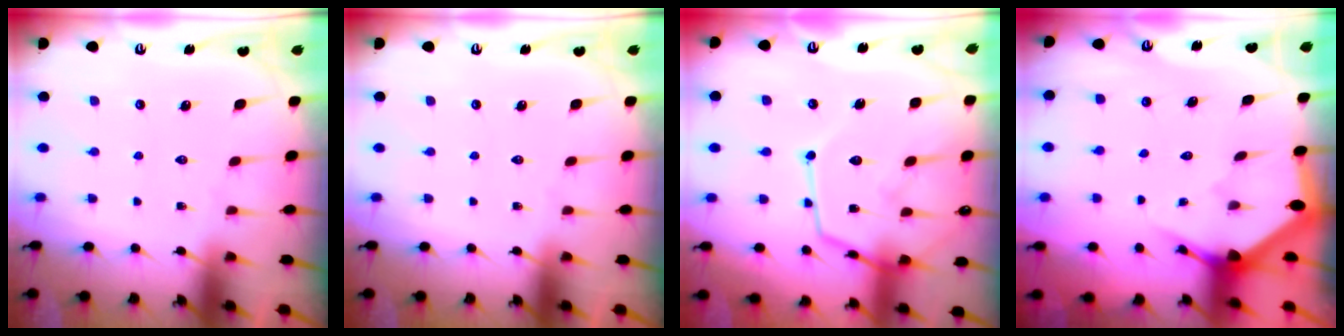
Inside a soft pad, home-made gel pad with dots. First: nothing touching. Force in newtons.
{"total": 0.0}
{"total": 15.5, "press": 15.5, "slide": 1.3}
{"total": 3.1, "press": 3.1, "slide": 0.2}